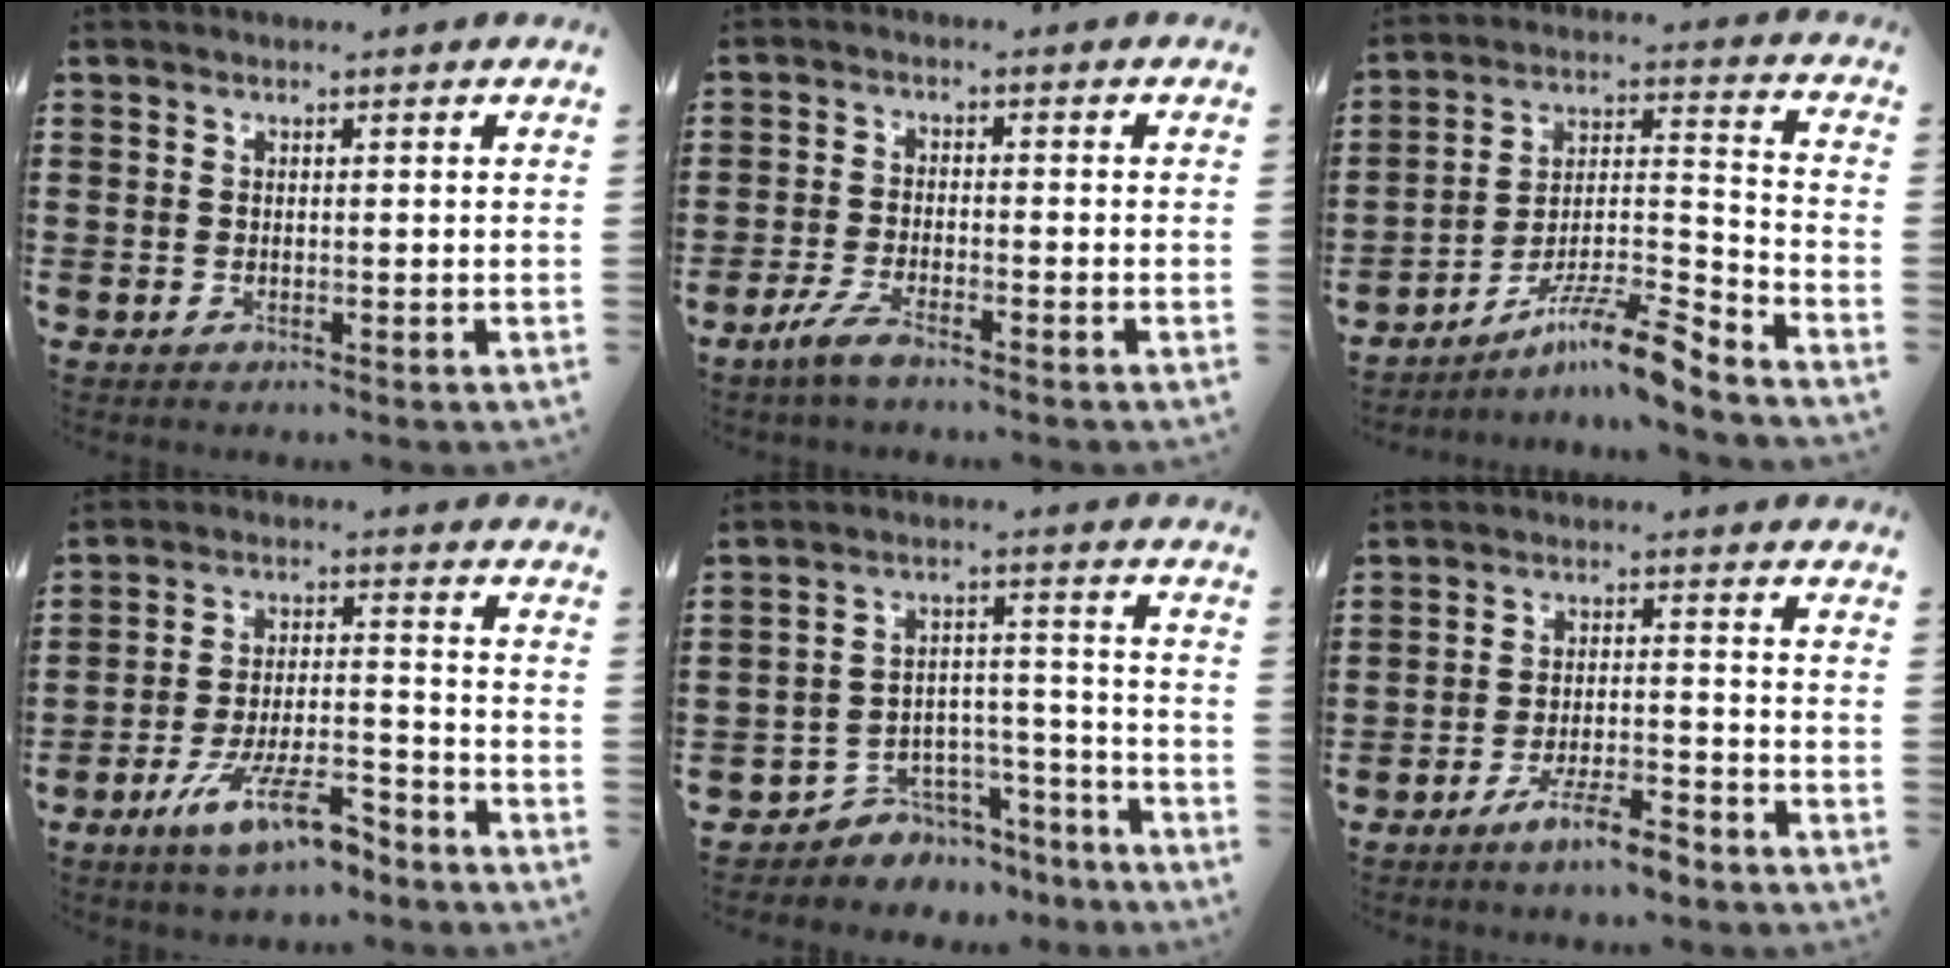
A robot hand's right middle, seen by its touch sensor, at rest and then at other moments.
{"total": 3.8, "force": [-2.9, 0.6, 2.3], "torque": [-0.059, -0.002, -0.060]}
{"total": 9.4, "force": [-7.2, 1.0, 5.9], "torque": [-0.107, 0.003, -0.140]}
{"total": 10.2, "force": [-7.3, 2.4, 6.7], "torque": [-0.132, 0.010, -0.140]}
{"total": 5.1, "force": [-4.5, 2.4, 0.0], "torque": [-0.007, 0.016, -0.092]}
{"total": 6.2, "force": [-5.2, 0.7, 3.2], "torque": [-0.065, -0.001, -0.100]}